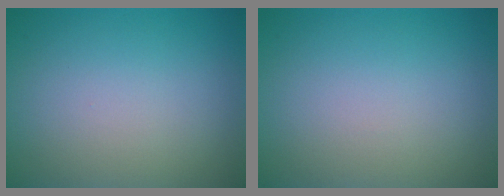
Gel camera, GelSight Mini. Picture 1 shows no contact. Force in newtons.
{"total": 0.0}